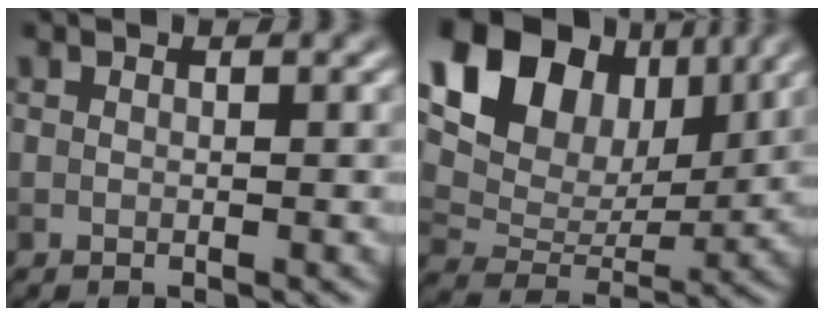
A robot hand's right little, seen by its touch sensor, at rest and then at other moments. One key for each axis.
{"total": 14.3, "fx": 6.6, "fy": 9.6, "fz": 8.3, "tx": -0.171, "ty": 0.045, "tz": 0.111}